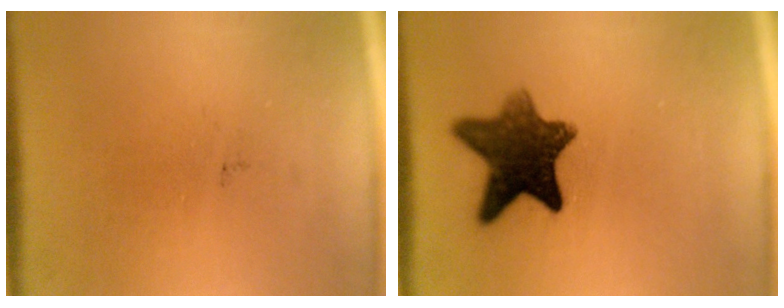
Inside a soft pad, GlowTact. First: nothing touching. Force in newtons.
{"total": 10.4}